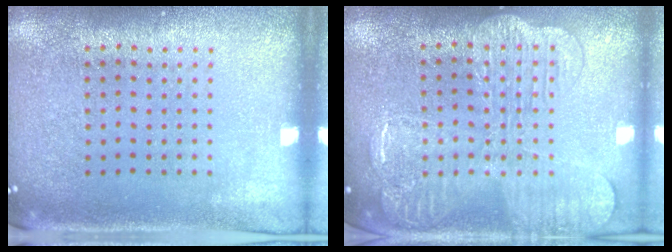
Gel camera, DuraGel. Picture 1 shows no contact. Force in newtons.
{"total": 2.8, "press": 2.8, "slide": 0.6}